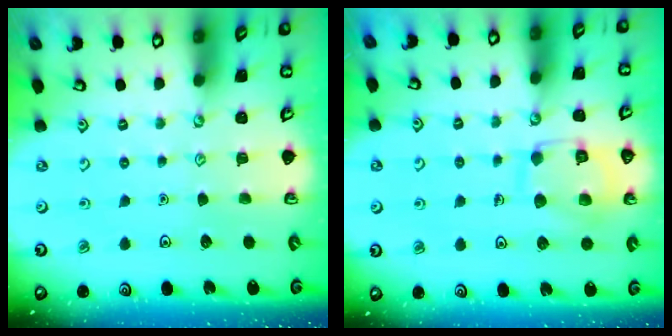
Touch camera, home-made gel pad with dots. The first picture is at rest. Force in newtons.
{"total": 11.2, "press": 11.2, "slide": 0.6}